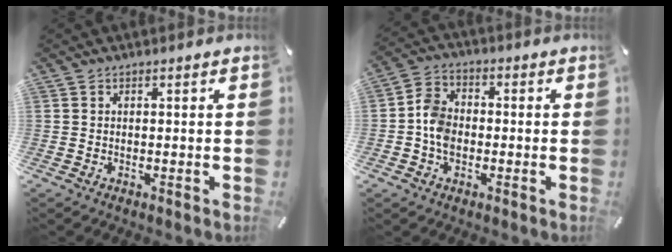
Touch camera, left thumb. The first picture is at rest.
{"total": 6.5, "force": [-1.5, 5.1, 3.8], "torque": [-0.085, 0.012, -0.029]}